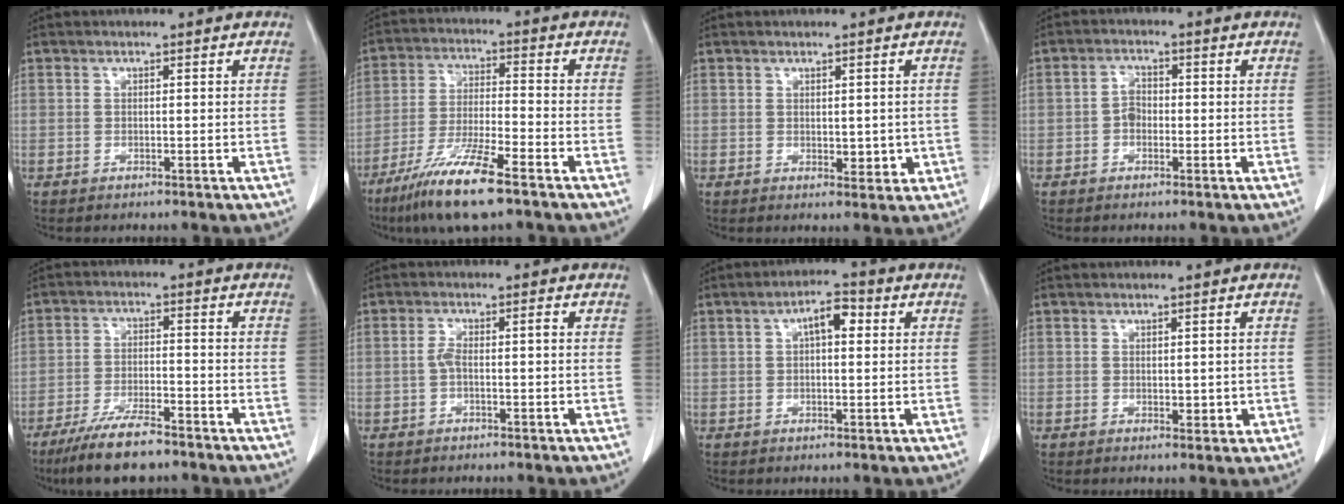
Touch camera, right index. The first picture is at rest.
{"total": 11.6, "force": [-7.7, 0.8, 8.7], "torque": [-0.175, -0.030, -0.143]}
{"total": 2.9, "force": [0.0, 1.7, 2.4], "torque": [-0.025, -0.005, 0.006]}
{"total": 2.4, "force": [-0.7, 1.7, 1.5], "torque": [-0.023, 0.008, -0.016]}
{"total": 9.1, "force": [-7.2, 1.7, 5.4], "torque": [-0.097, -0.019, -0.127]}
{"total": 2.4, "force": [-0.5, 0.6, 2.3], "torque": [-0.045, 0.009, -0.008]}
{"total": 4.8, "force": [1.3, 1.8, 4.2], "torque": [-0.069, 0.016, 0.018]}
{"total": 2.1, "force": [0.0, 1.1, 1.7], "torque": [-0.020, -0.004, 0.005]}